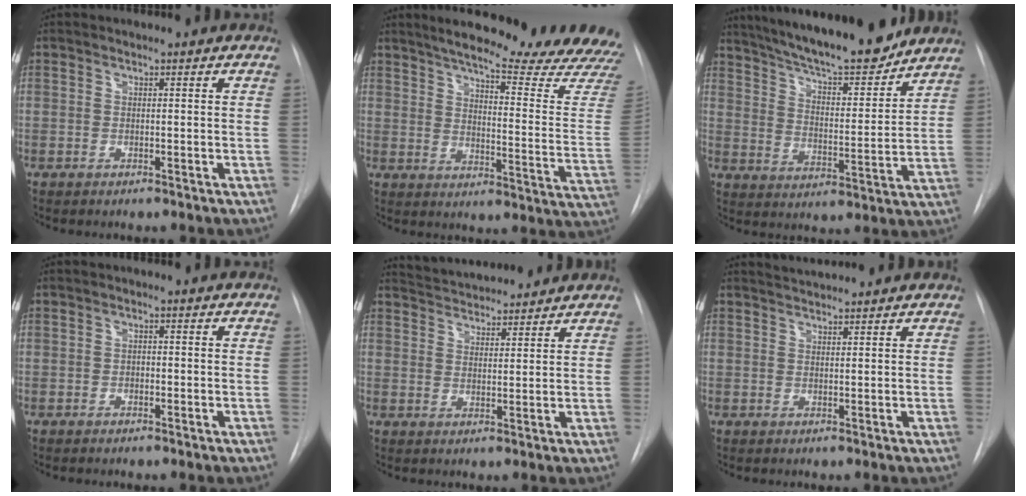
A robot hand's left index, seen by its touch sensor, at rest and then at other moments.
{"total": 26.9, "force": [24.0, 1.0, 12.0], "torque": [-0.179, -0.109, 0.289]}
{"total": 18.6, "force": [16.4, 2.6, 8.4], "torque": [-0.140, -0.007, 0.248]}
{"total": 0.7, "force": [-0.2, 0.5, 0.5], "torque": [-0.004, 0.003, -0.006]}
{"total": 10.5, "force": [10.0, 1.6, 2.7], "torque": [-0.045, 0.020, 0.150]}
{"total": 3.3, "force": [3.3, -0.3, 0.4], "torque": [-0.011, 0.021, 0.055]}